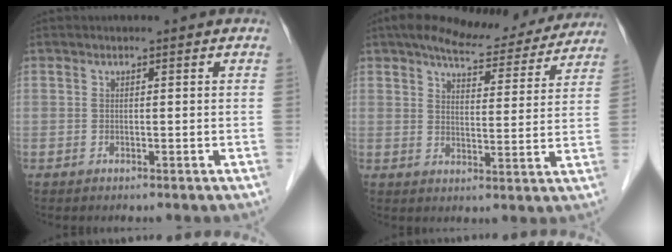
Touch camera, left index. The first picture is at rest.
{"total": 15.1, "force": [13.3, 4.1, 5.9], "torque": [-0.071, 0.009, 0.169]}